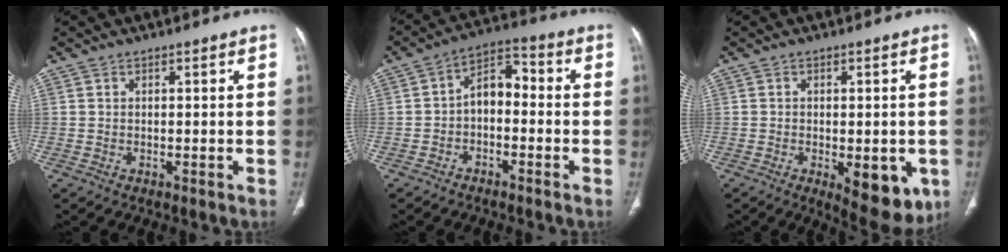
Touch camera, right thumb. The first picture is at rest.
{"total": 7.2, "force": [-1.5, 4.5, 5.4], "torque": [-0.073, 0.040, -0.039]}
{"total": 10.2, "force": [-3.3, 4.5, 8.5], "torque": [-0.087, -0.009, -0.033]}